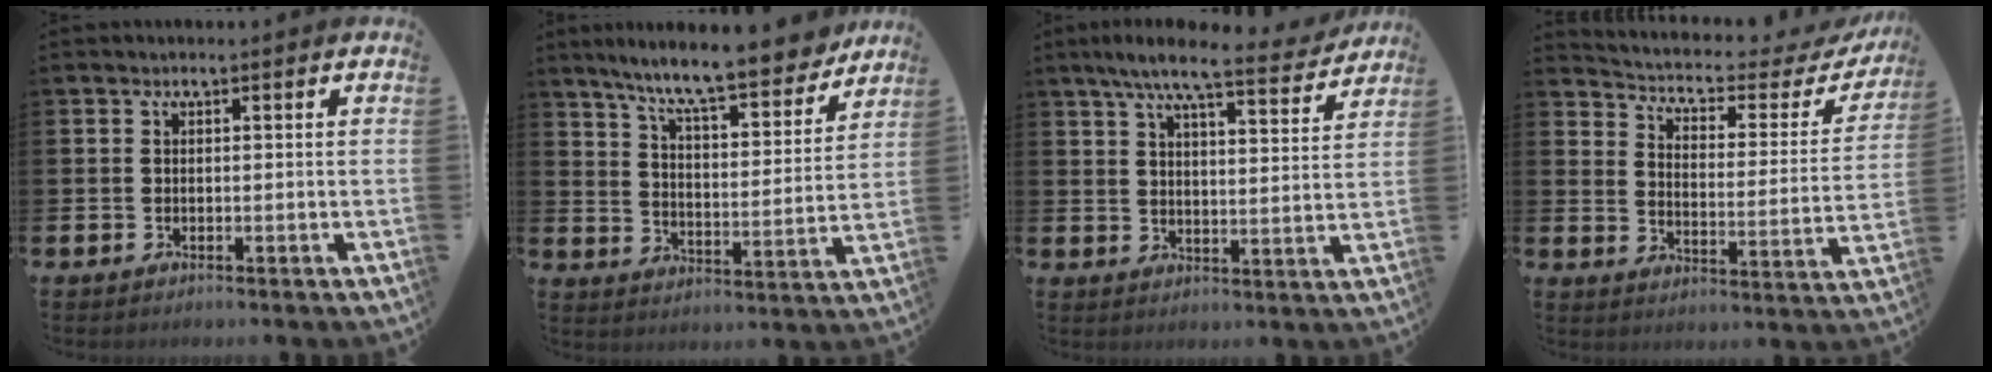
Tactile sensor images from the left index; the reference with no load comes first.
{"total": 10.4, "force": [9.4, 1.0, 4.2], "torque": [-0.104, -0.059, 0.162]}
{"total": 8.3, "force": [7.2, 0.9, 4.0], "torque": [-0.088, -0.033, 0.124]}
{"total": 4.2, "force": [3.5, 1.6, 1.7], "torque": [-0.061, -0.026, 0.049]}